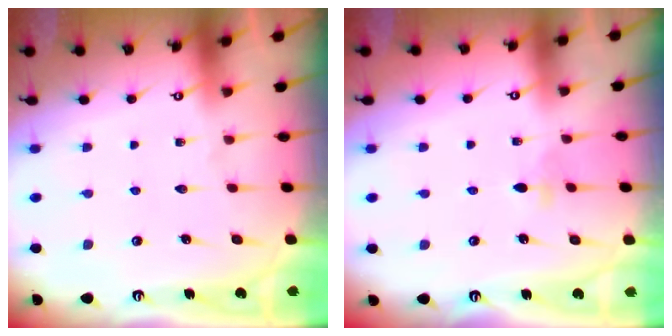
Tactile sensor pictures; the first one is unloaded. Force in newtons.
{"total": 3.0, "press": 2.9, "slide": 0.6}